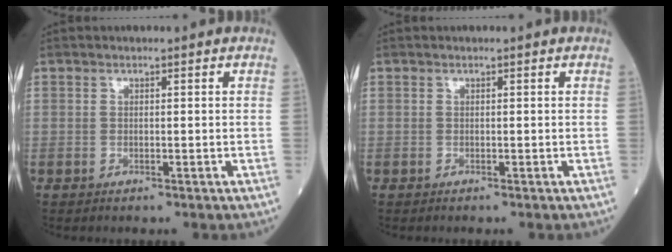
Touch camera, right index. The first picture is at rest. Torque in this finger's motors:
{"motor_torque": [0.14, -0.19, 0.00, 0.01]}